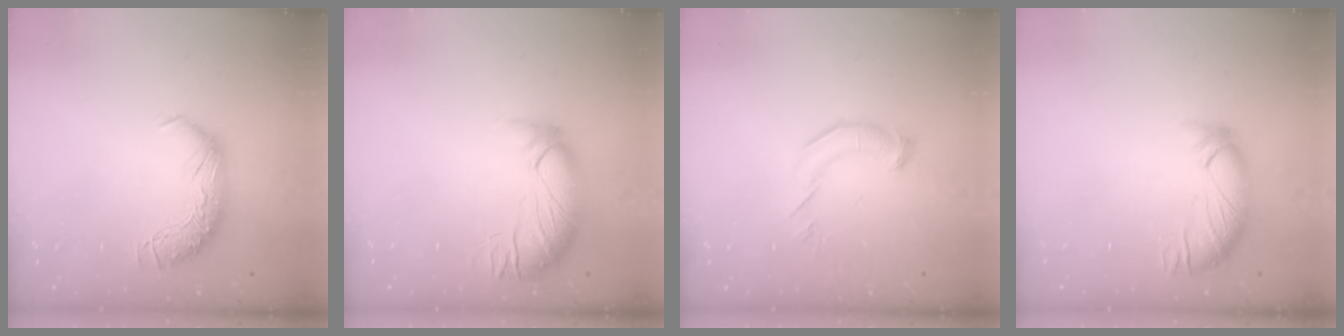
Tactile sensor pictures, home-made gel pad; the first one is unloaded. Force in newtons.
{"total": 2.8, "press": 1.3, "slide": 2.5}
{"total": 3.4, "press": 3.3, "slide": 0.7}
{"total": 3.5, "press": 3.2, "slide": 1.3}